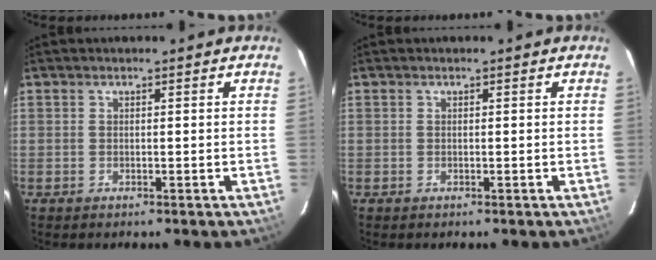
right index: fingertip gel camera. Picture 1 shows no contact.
{"total": 0.0}